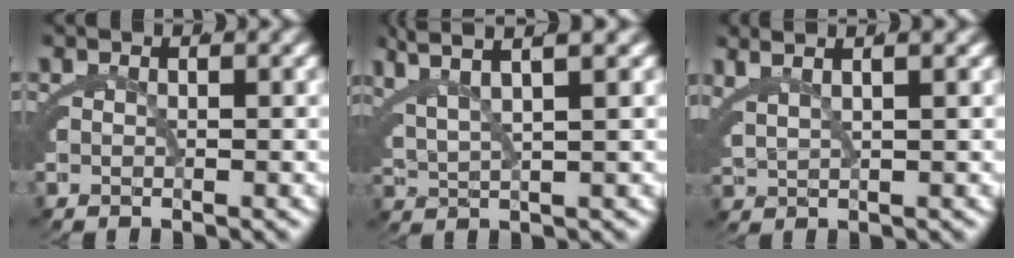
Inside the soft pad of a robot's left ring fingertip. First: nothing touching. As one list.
[{"total": 4.7, "force": [3.3, 0.4, 3.3], "torque": [-0.060, 0.012, 0.060]}, {"total": 4.8, "force": [3.4, 1.5, 3.1], "torque": [-0.045, 0.021, 0.057]}]